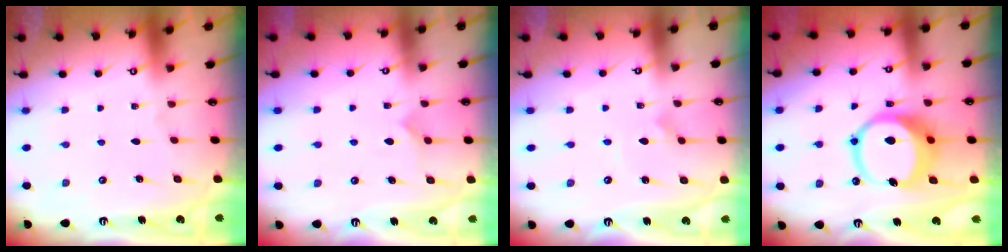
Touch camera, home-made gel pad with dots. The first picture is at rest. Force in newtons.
{"total": 6.5, "press": 6.5, "slide": 0.2}
{"total": 2.7, "press": 2.7, "slide": 0.1}
{"total": 12.6, "press": 12.4, "slide": 2.3}